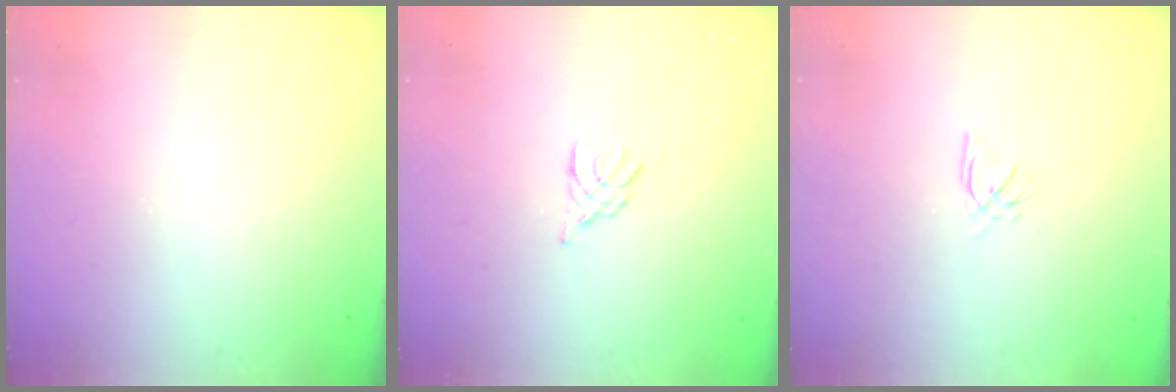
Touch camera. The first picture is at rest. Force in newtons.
{"total": 3.3, "press": 3.2, "slide": 0.7}
{"total": 2.1, "press": 2.0, "slide": 0.5}